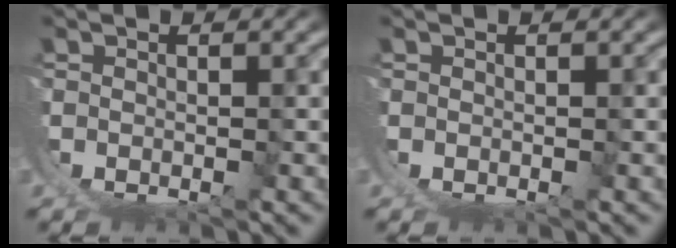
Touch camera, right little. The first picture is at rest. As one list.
[{"total": 0.0}]